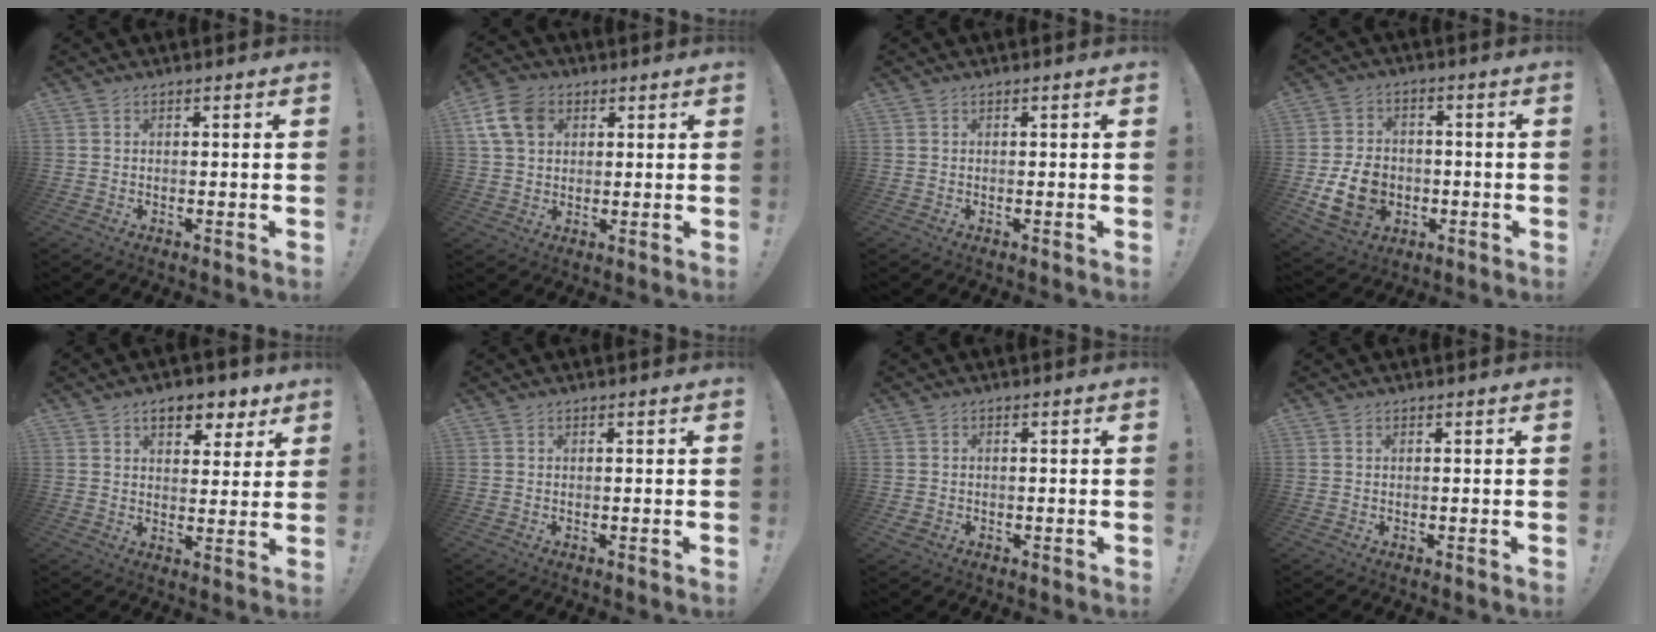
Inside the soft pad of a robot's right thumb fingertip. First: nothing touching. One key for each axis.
{"total": 10.6, "fx": 3.9, "fy": 7.7, "fz": 6.1, "tx": -0.113, "ty": -0.007, "tz": 0.079}
{"total": 0.0}
{"total": 12.7, "fx": -2.9, "fy": 10.1, "fz": 7.1, "tx": -0.129, "ty": 0.018, "tz": -0.045}
{"total": 8.7, "fx": 5.1, "fy": 4.5, "fz": 5.3, "tx": -0.067, "ty": -0.023, "tz": 0.089}
{"total": 0.0}
{"total": 1.8, "fx": -0.4, "fy": 1.5, "fz": 0.9, "tx": -0.016, "ty": 0.003, "tz": -0.007}
{"total": 0.0}